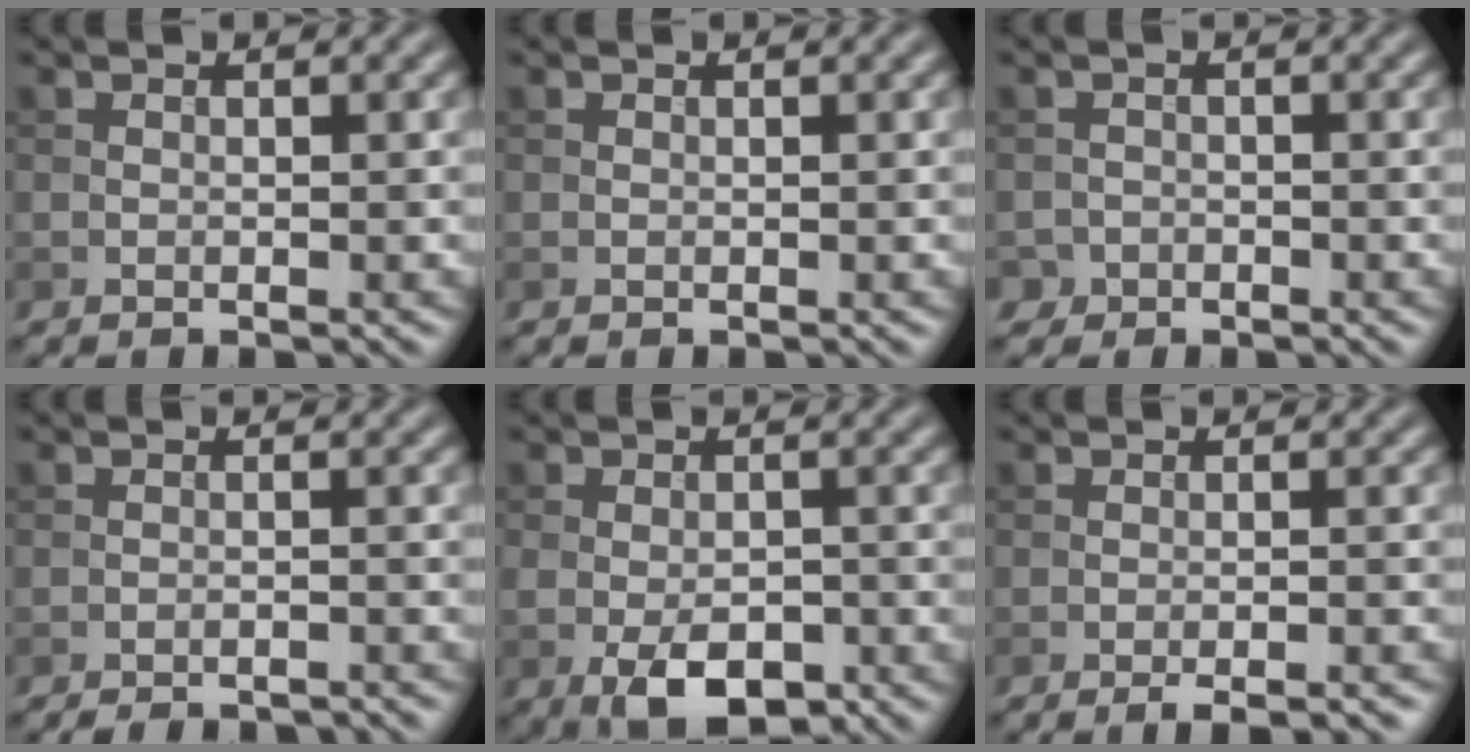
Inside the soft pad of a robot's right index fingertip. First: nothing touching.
{"total": 0.0}
{"total": 1.5, "force": [-1.0, 1.0, -0.2], "torque": [0.009, 0.005, -0.021]}
{"total": 3.3, "force": [-3.1, 0.5, 1.0], "torque": [-0.014, 0.000, -0.044]}
{"total": 5.9, "force": [-2.3, 3.3, 4.4], "torque": [-0.078, -0.014, -0.036]}
{"total": 2.7, "force": [-1.9, 0.5, 1.9], "torque": [-0.026, 0.002, -0.029]}